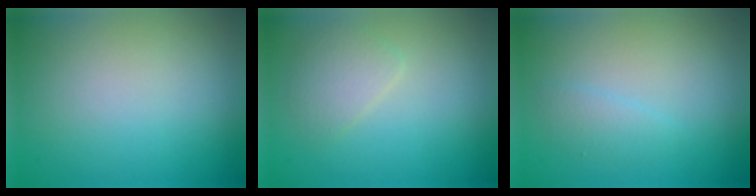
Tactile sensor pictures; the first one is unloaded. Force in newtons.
{"total": 2.0, "press": 2.0, "slide": 0.0}
{"total": 1.2, "press": 1.2, "slide": 0.1}